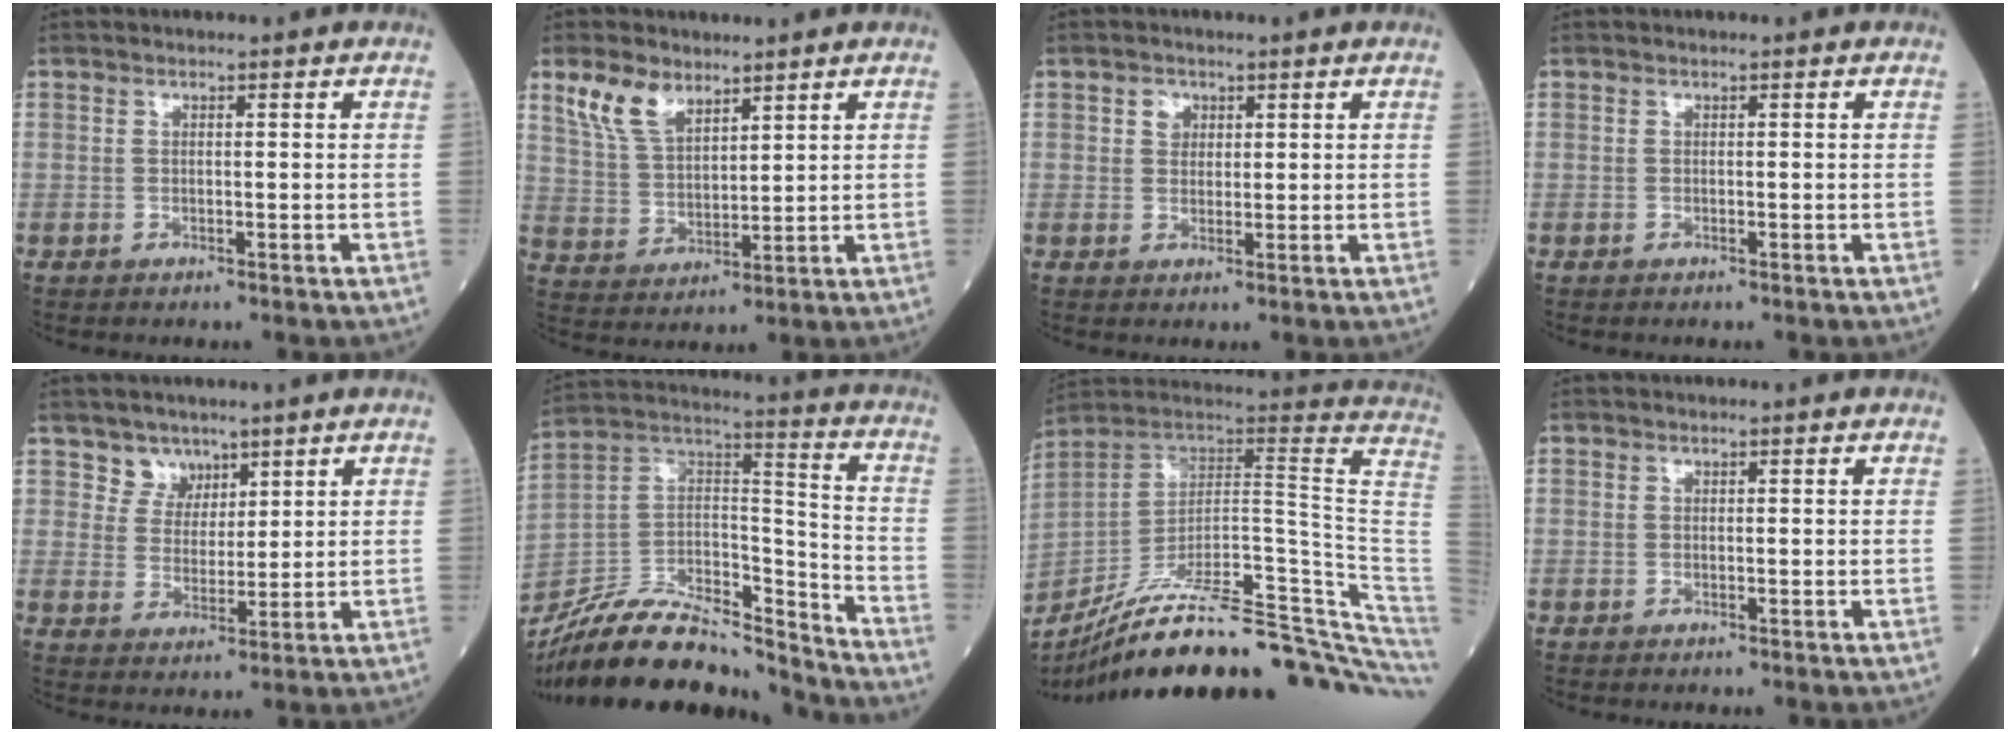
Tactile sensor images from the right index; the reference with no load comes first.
{"total": 7.3, "force": [5.1, 3.4, 3.9], "torque": [-0.089, 0.012, 0.109]}
{"total": 1.9, "force": [0.8, 1.6, 0.7], "torque": [-0.009, 0.005, 0.010]}
{"total": 0.0}
{"total": 4.0, "force": [3.0, 2.7, -0.1], "torque": [0.009, -0.001, 0.052]}
{"total": 22.9, "force": [-20.8, 4.4, 8.5], "torque": [-0.171, 0.019, -0.361]}
{"total": 32.4, "force": [-26.1, 3.0, 19.0], "torque": [-0.173, 0.000, -0.374]}
{"total": 0.0}